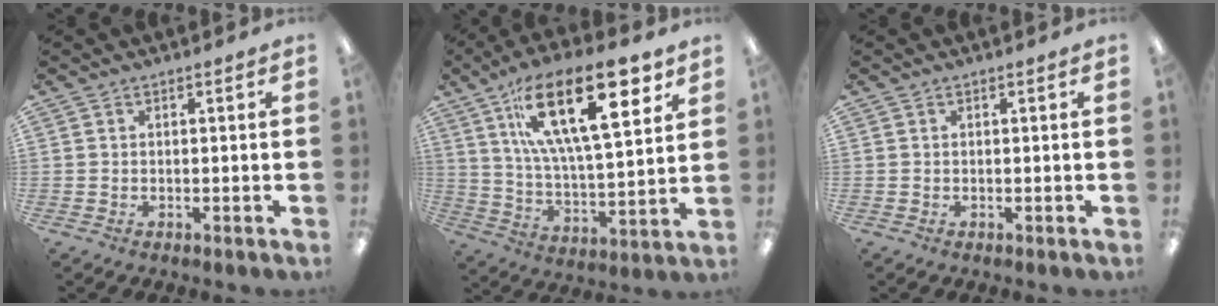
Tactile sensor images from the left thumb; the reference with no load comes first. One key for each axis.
{"total": 24.7, "fx": 12.9, "fy": 9.4, "fz": 18.9, "tx": -0.314, "ty": -0.048, "tz": 0.206}
{"total": 0.0}